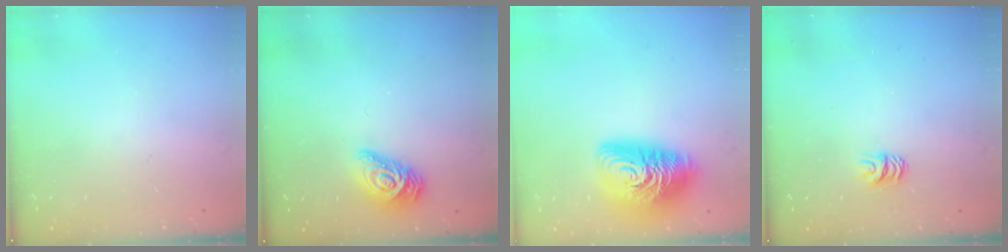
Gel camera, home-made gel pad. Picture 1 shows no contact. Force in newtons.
{"total": 10.9, "press": 10.8, "slide": 0.5}
{"total": 16.5, "press": 16.4, "slide": 1.4}
{"total": 5.2, "press": 5.2, "slide": 0.5}